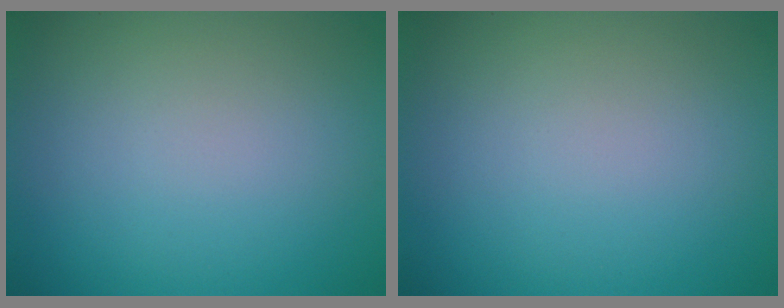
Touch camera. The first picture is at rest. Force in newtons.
{"total": 0.0}